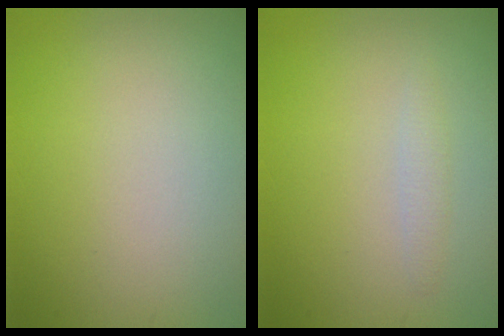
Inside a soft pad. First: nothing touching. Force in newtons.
{"total": 0.9, "press": 0.9, "slide": 0.1}